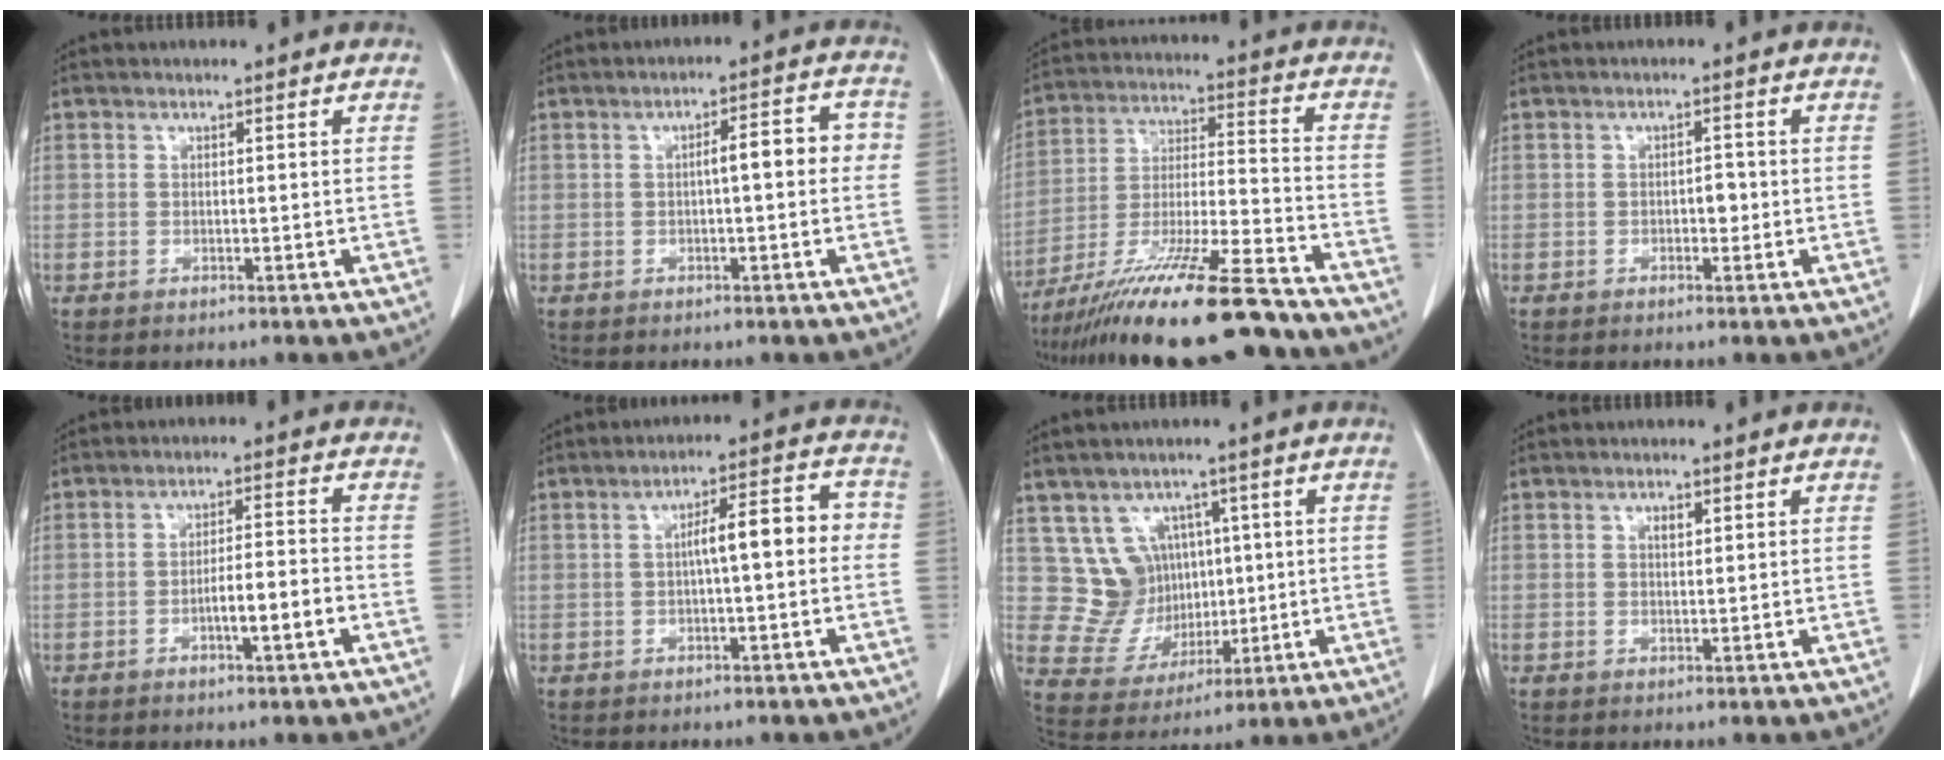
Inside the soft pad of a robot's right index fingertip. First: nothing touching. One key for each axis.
{"total": 5.5, "fx": 0.0, "fy": 1.3, "fz": 5.4, "tx": -0.073, "ty": 0.026, "tz": -0.002}
{"total": 21.2, "fx": -17.1, "fy": 0.9, "fz": 12.5, "tx": -0.213, "ty": -0.024, "tz": -0.294}
{"total": 1.6, "fx": -0.4, "fy": 0.9, "fz": 1.3, "tx": -0.014, "ty": 0.005, "tz": -0.007}
{"total": 5.2, "fx": -2.2, "fy": 0.4, "fz": 4.8, "tx": -0.079, "ty": 0.004, "tz": -0.036}
{"total": 7.1, "fx": -0.3, "fy": 1.6, "fz": 6.9, "tx": -0.102, "ty": 0.034, "tz": -0.003}
{"total": 8.5, "fx": 2.9, "fy": 7.8, "fz": 1.9, "tx": -0.036, "ty": 0.029, "tz": 0.073}
{"total": 1.2, "fx": 0.6, "fy": 0.6, "fz": 0.9, "tx": -0.015, "ty": -0.001, "tz": 0.009}